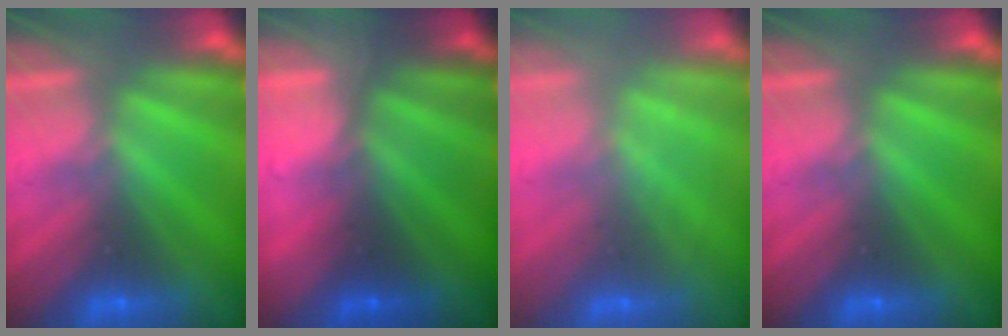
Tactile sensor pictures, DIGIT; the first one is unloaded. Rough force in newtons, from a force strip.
{"total": 1.8}
{"total": 2.4}
{"total": 0.0}